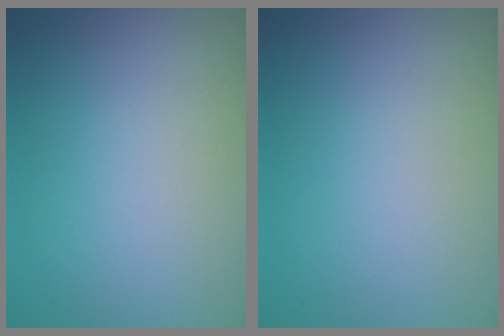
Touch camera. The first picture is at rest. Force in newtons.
{"total": 0.0}